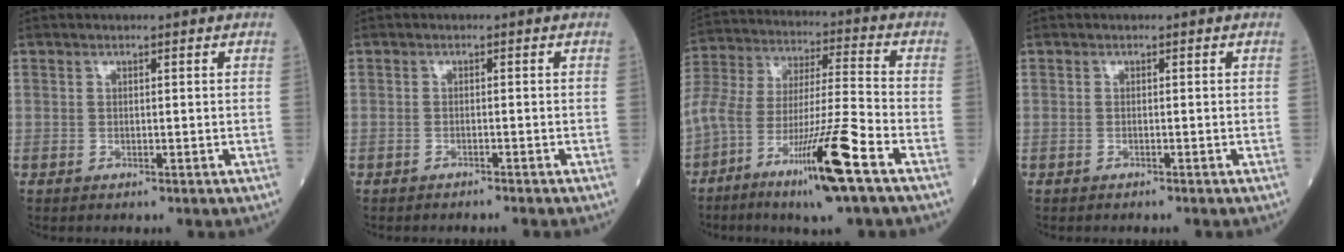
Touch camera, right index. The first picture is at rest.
{"total": 1.8, "force": [-1.6, -0.2, 0.6], "torque": [-0.009, 0.001, -0.022]}
{"total": 17.5, "force": [-9.6, 0.8, 14.6], "torque": [-0.317, -0.024, -0.179]}
{"total": 0.8, "force": [-0.7, -0.1, 0.3], "torque": [-0.005, 0.001, -0.010]}